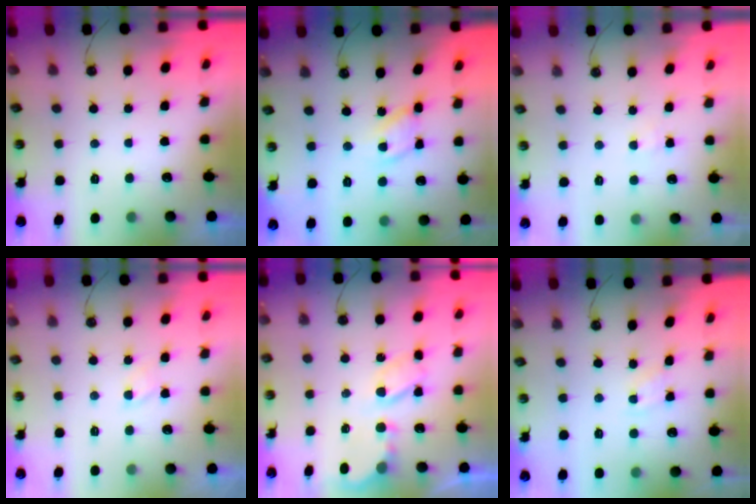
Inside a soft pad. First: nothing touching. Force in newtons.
{"total": 10.8, "press": 10.8, "slide": 1.2}
{"total": 2.5, "press": 2.4, "slide": 0.4}
{"total": 2.3, "press": 2.2, "slide": 0.3}
{"total": 6.0, "press": 6.0, "slide": 0.4}
{"total": 1.9, "press": 1.9, "slide": 0.4}